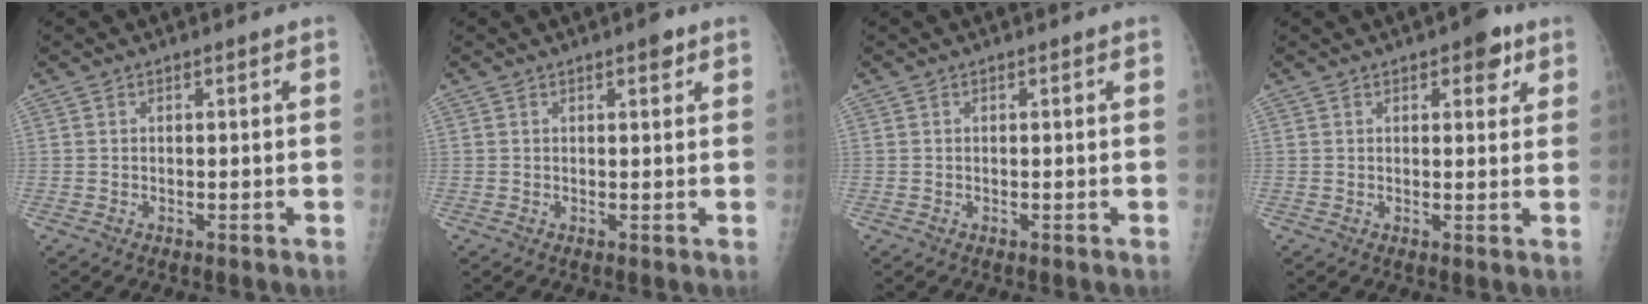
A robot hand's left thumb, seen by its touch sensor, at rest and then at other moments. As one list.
[{"total": 1.9, "force": [1.2, 0.6, 1.3], "torque": [-0.014, -0.004, 0.015]}, {"total": 0.0}, {"total": 4.6, "force": [2.5, 2.3, 3.1], "torque": [-0.018, -0.007, 0.025]}]